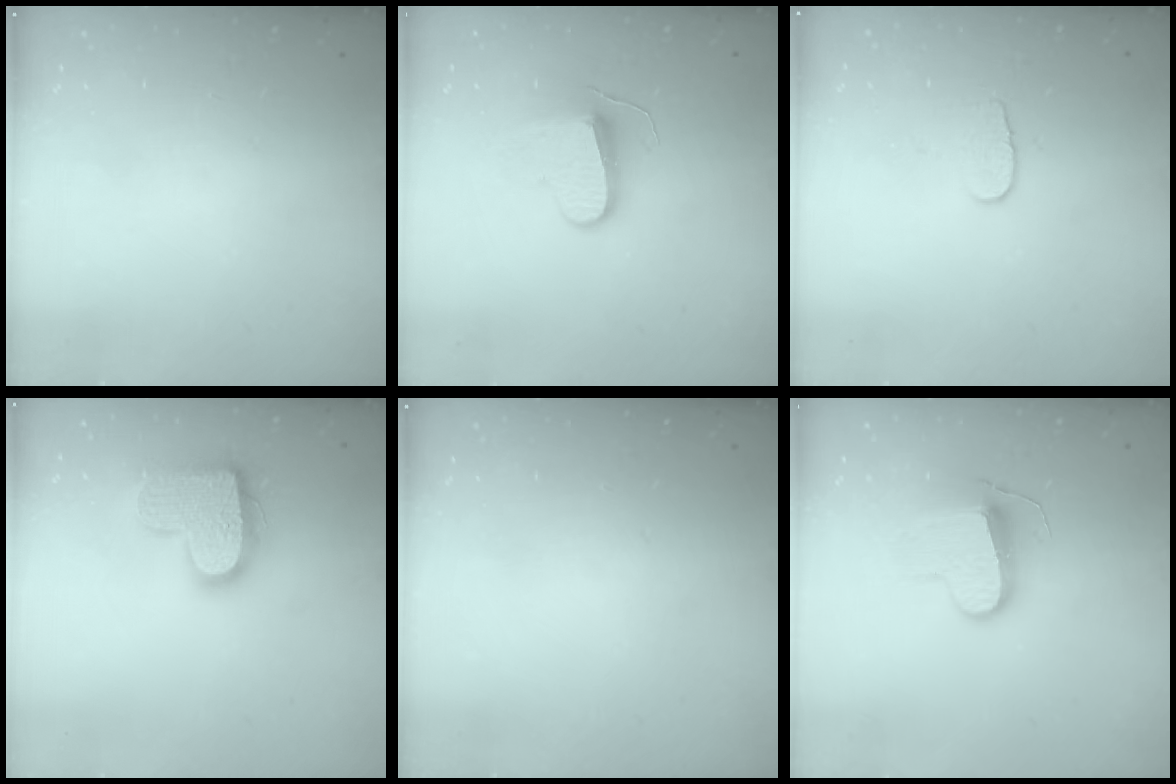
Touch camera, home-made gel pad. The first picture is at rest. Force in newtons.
{"total": 8.9, "press": 8.9, "slide": 0.1}
{"total": 6.6, "press": 6.6, "slide": 0.6}
{"total": 15.6, "press": 15.6, "slide": 0.8}
{"total": 0.0}
{"total": 9.9, "press": 9.9, "slide": 0.2}